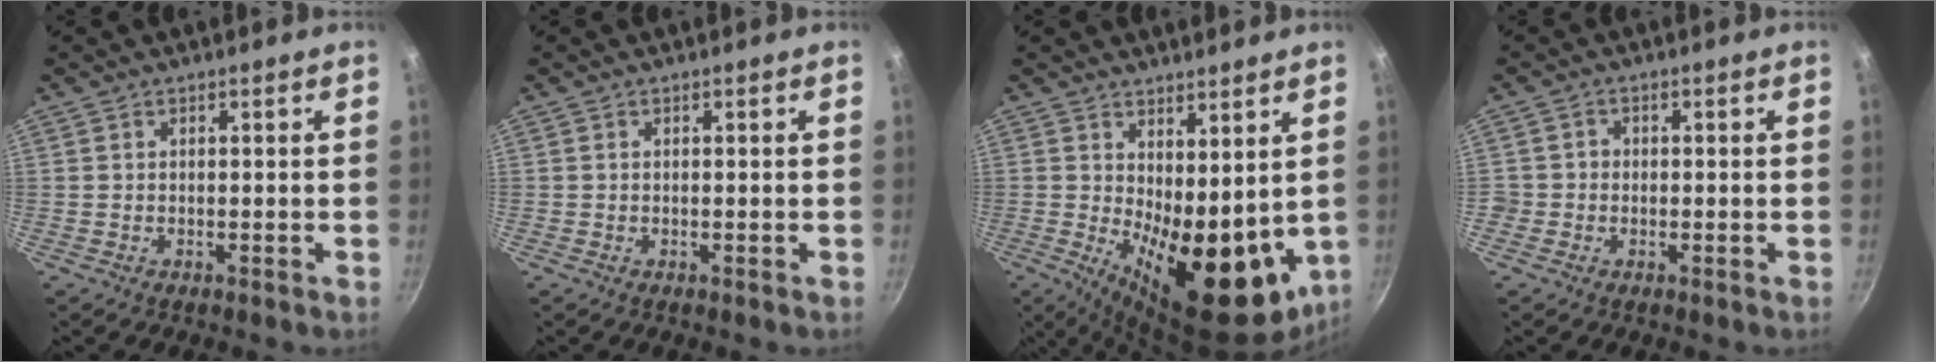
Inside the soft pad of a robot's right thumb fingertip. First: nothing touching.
{"total": 0.0}
{"total": 17.4, "force": [0.9, 8.0, 15.5], "torque": [-0.173, -0.028, 0.034]}
{"total": 2.1, "force": [-0.6, 2.0, 0.4], "torque": [0.005, 0.007, -0.014]}